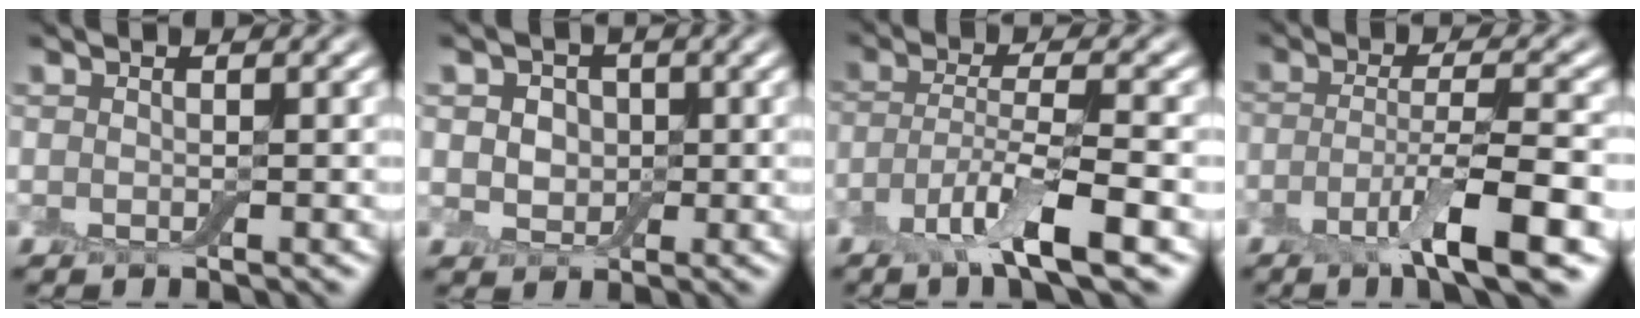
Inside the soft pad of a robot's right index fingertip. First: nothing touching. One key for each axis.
{"total": 4.1, "fx": 0.8, "fy": 3.4, "fz": 2.2, "tx": -0.025, "ty": 0.010, "tz": -0.007}
{"total": 5.7, "fx": -3.0, "fy": 1.0, "fz": 4.7, "tx": -0.090, "ty": -0.004, "tz": -0.063}
{"total": 6.6, "fx": -3.0, "fy": 1.0, "fz": 5.7, "tx": -0.098, "ty": 0.000, "tz": -0.062}